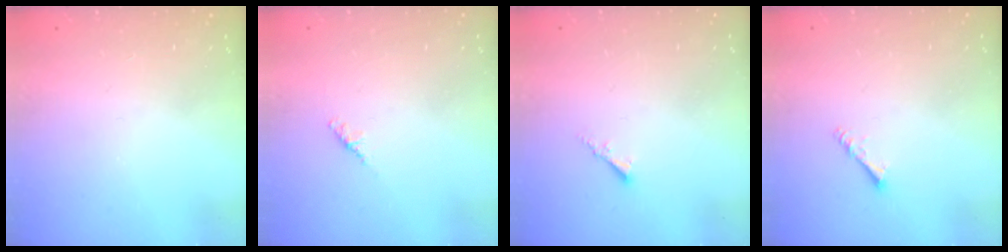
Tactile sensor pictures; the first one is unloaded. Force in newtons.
{"total": 1.8, "press": 1.7, "slide": 0.6}
{"total": 1.7, "press": 1.6, "slide": 0.4}
{"total": 1.4, "press": 1.3, "slide": 0.3}